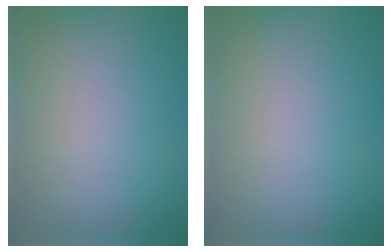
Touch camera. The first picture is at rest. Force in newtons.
{"total": 0.0}